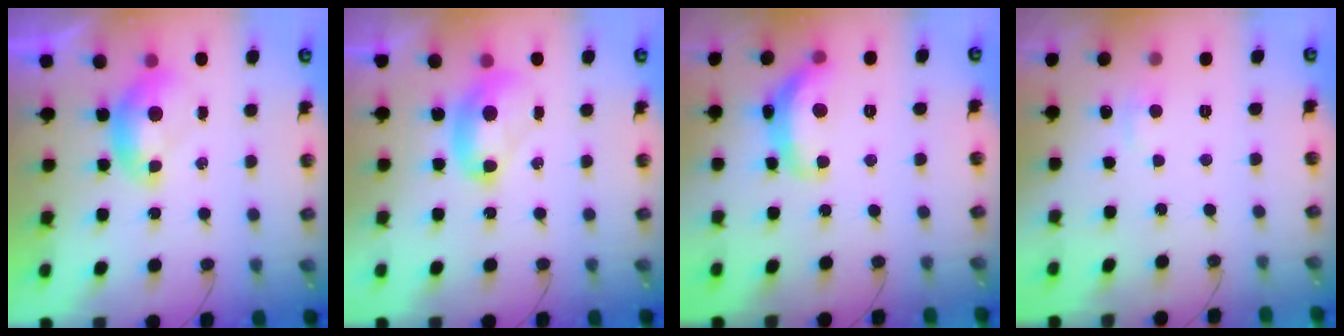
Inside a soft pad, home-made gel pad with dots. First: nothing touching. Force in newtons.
{"total": 2.6, "press": 2.6, "slide": 0.1}
{"total": 7.9, "press": 7.9, "slide": 0.9}
{"total": 2.4, "press": 2.3, "slide": 0.2}